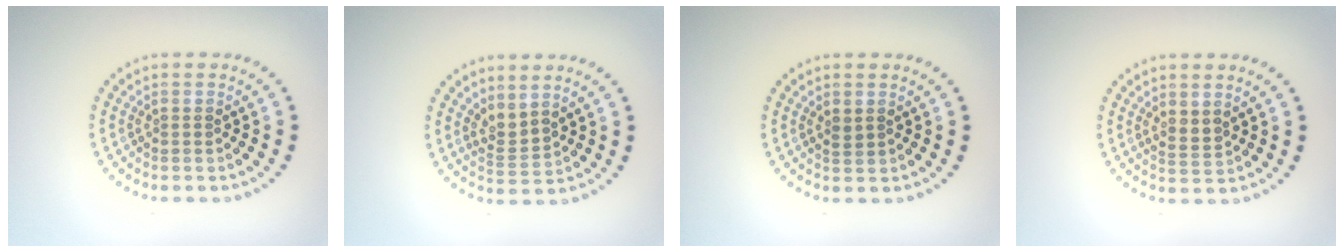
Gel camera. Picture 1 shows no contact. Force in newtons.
{"total": 2.1, "press": 1.4, "slide": 1.6}
{"total": 0.8, "press": 0.8, "slide": 0.3}
{"total": 1.5, "press": 1.2, "slide": 0.9}